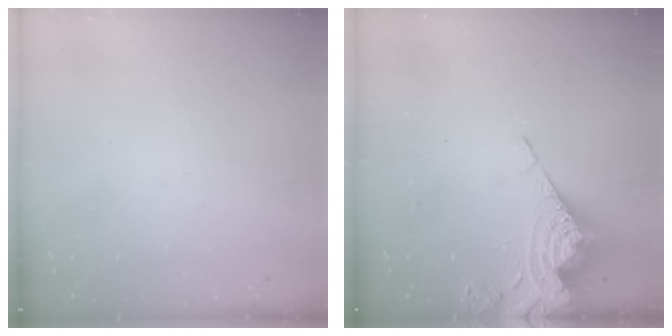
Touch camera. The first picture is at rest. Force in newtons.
{"total": 13.3, "press": 13.3, "slide": 1.1}